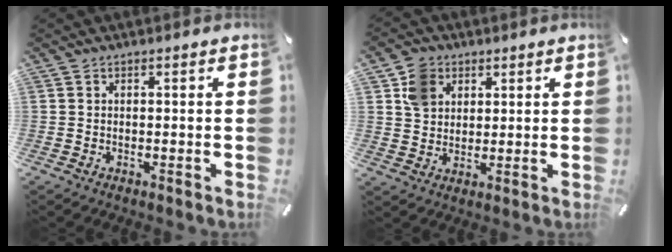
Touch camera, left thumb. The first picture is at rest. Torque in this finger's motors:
{"motor_torque": [0.69, -1.20, 0.10, 0.06, -0.05]}